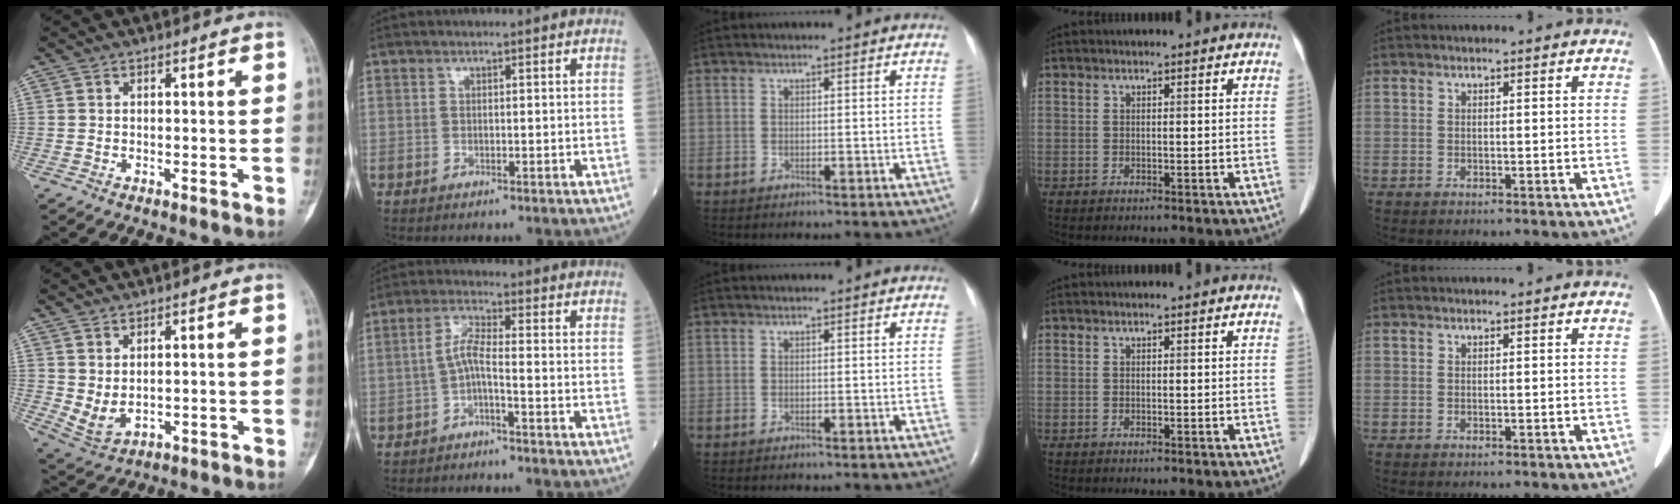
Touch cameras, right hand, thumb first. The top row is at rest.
{"thumb": {"total": 5.0, "force": [0.9, 2.9, 3.9], "torque": [-0.071, -0.008, 0.034]}, "index": {"total": 3.7, "force": [-1.6, 0.3, 3.3], "torque": [-0.067, 0.011, -0.033]}}